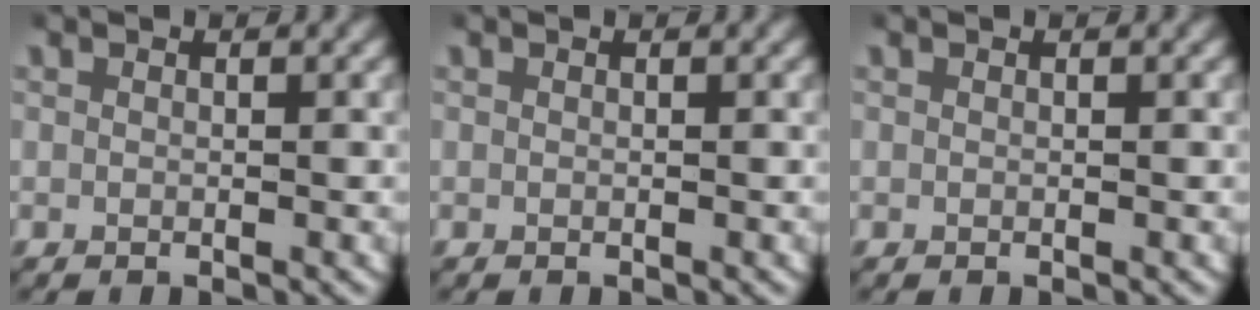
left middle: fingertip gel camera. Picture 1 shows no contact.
{"total": 0.0}
{"total": 0.0}